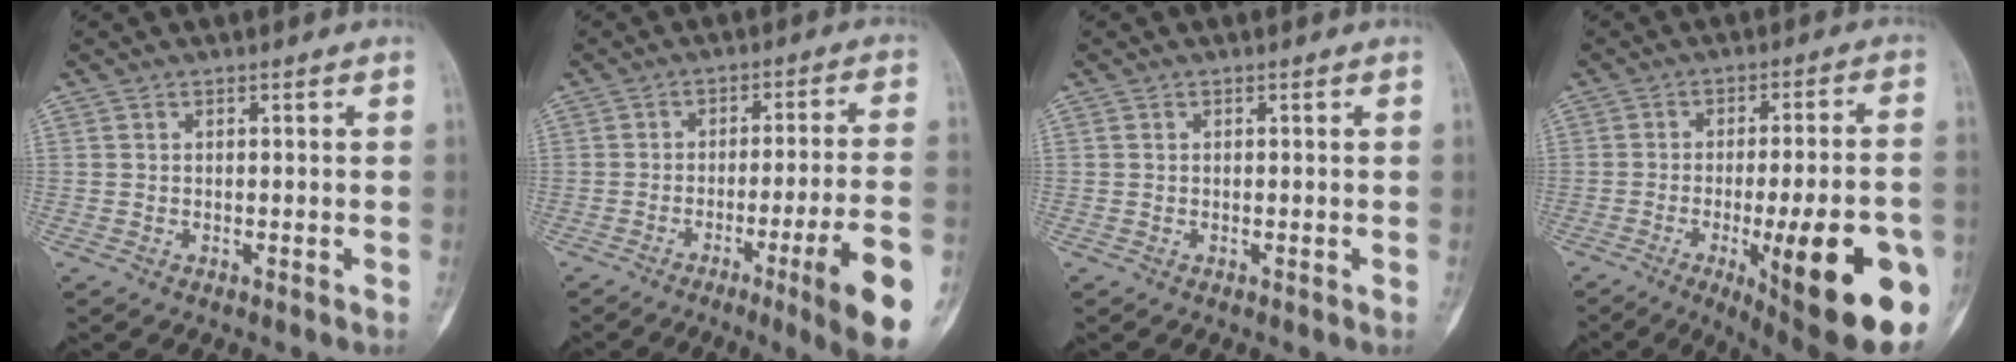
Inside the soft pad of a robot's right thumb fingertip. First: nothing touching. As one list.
[{"total": 14.9, "force": [-6.4, 0.5, 13.4], "torque": [-0.163, 0.008, -0.089]}, {"total": 0.0}, {"total": 23.8, "force": [-7.9, 6.0, 21.7], "torque": [-0.243, 0.000, -0.094]}]